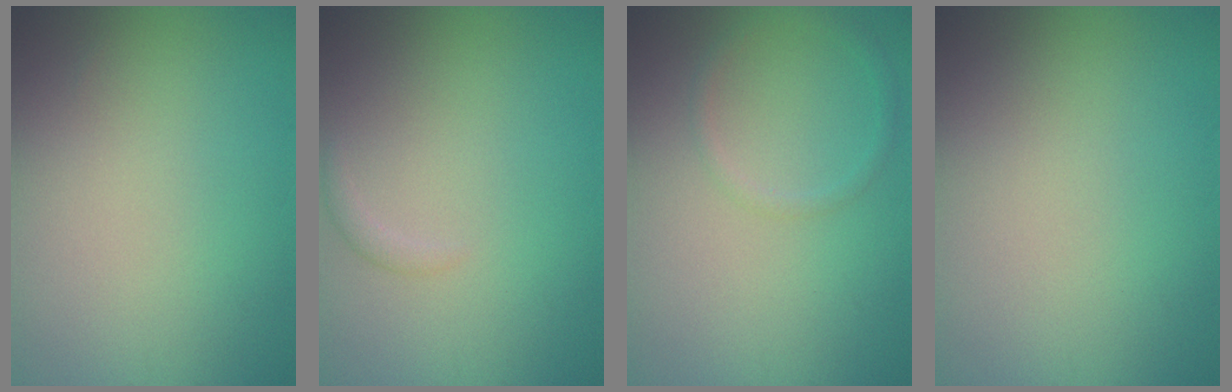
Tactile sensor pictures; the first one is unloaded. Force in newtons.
{"total": 0.7, "press": 0.7, "slide": 0.1}
{"total": 1.1, "press": 1.1, "slide": 0.1}
{"total": 0.0}